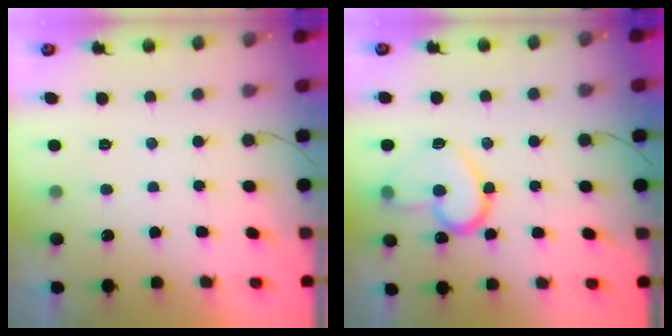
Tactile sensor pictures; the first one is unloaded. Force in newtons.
{"total": 15.5, "press": 15.4, "slide": 1.3}